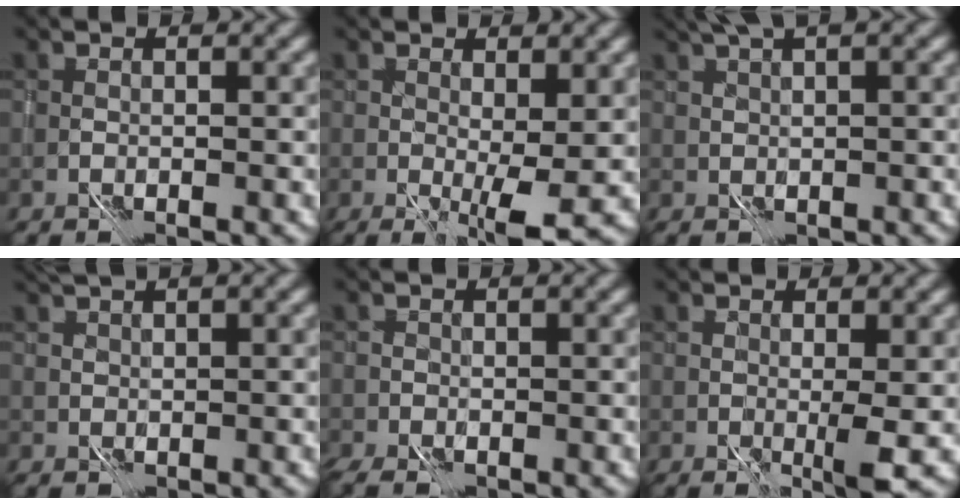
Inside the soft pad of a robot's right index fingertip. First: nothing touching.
{"total": 2.8, "force": [0.9, 0.1, 2.7], "torque": [-0.049, -0.002, 0.019]}
{"total": 3.5, "force": [2.2, 0.8, 2.6], "torque": [-0.052, 0.010, 0.041]}
{"total": 2.1, "force": [1.5, 0.5, 1.4], "torque": [-0.026, 0.004, 0.030]}
{"total": 1.9, "force": [-1.4, 0.8, 1.1], "torque": [-0.018, -0.004, -0.024]}
{"total": 2.0, "force": [1.2, -0.2, 1.6], "torque": [-0.027, 0.002, 0.021]}